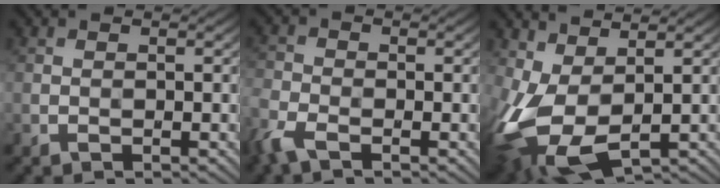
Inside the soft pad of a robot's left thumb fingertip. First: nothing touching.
{"total": 4.7, "force": [-3.3, 2.0, 2.7], "torque": [-0.071, -0.015, -0.073]}
{"total": 11.3, "force": [-0.4, 6.6, 9.2], "torque": [-0.236, -0.037, 0.019]}